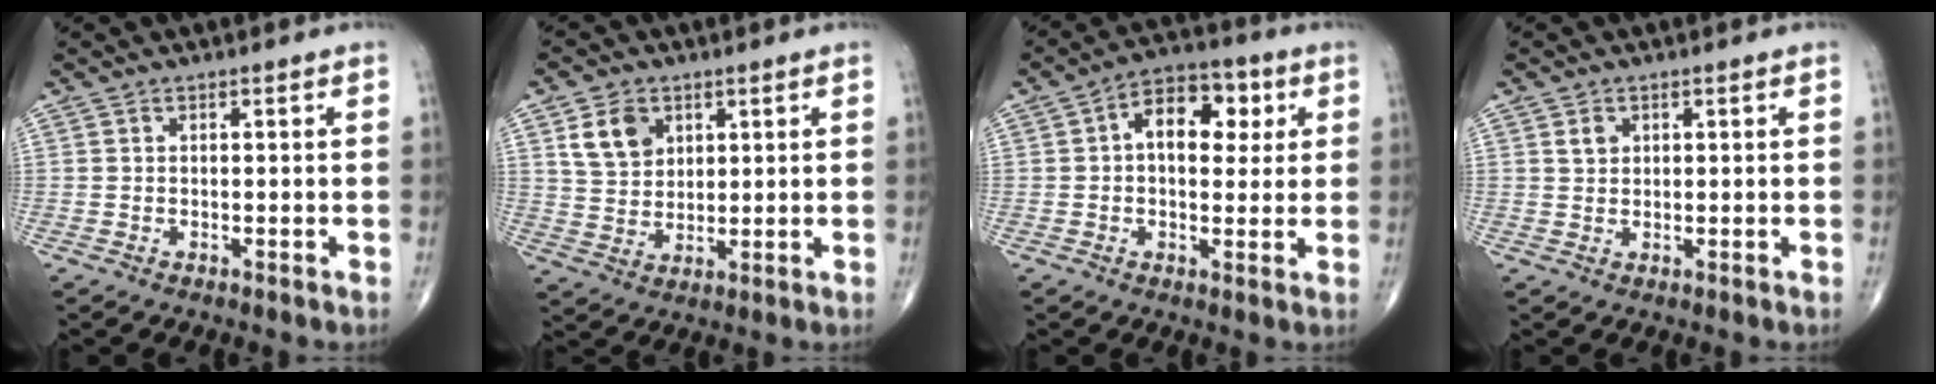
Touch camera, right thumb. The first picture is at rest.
{"total": 7.4, "force": [3.3, 5.5, 3.8], "torque": [-0.048, -0.015, 0.065]}
{"total": 11.3, "force": [2.5, 7.0, 8.5], "torque": [-0.092, 0.017, 0.029]}
{"total": 2.0, "force": [0.8, 1.5, 0.9], "torque": [-0.009, -0.004, 0.015]}